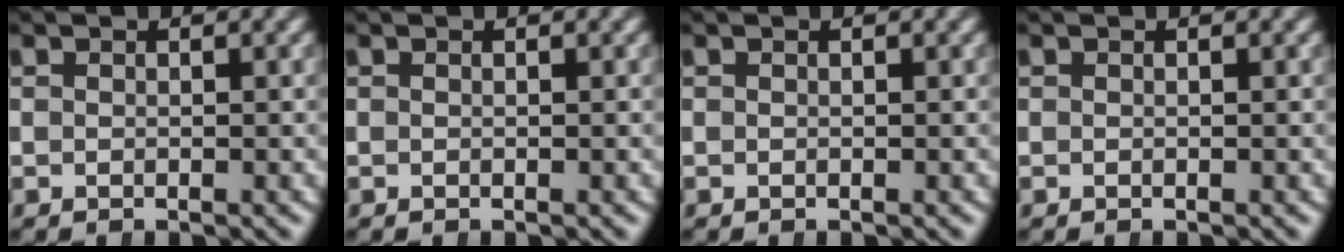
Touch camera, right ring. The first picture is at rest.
{"total": 0.0}
{"total": 0.0}
{"total": 0.0}